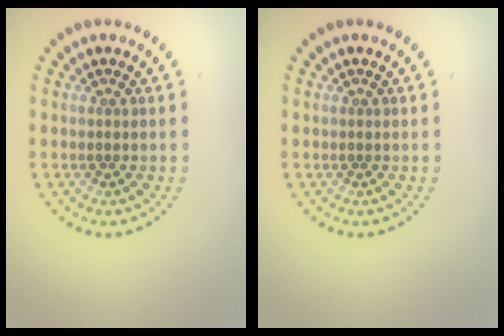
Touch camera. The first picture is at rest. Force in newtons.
{"total": 0.0}